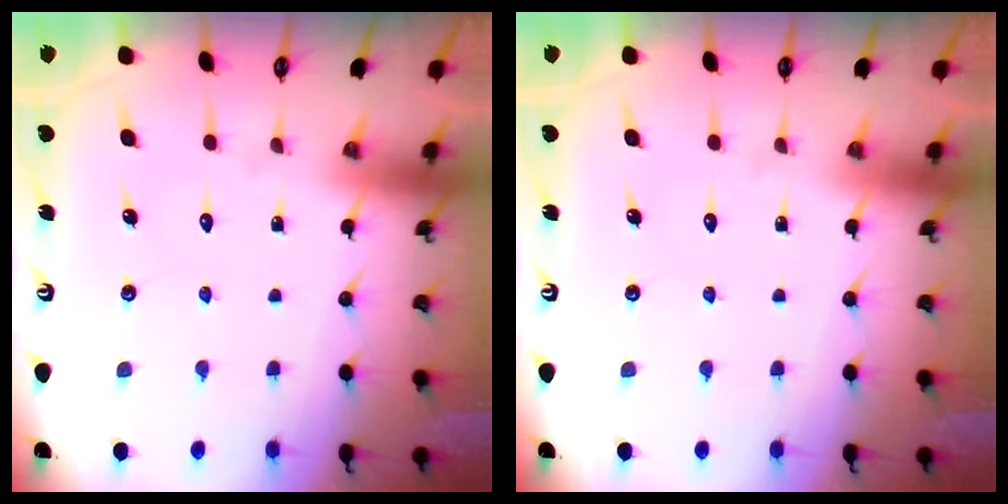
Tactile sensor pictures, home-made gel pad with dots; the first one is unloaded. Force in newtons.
{"total": 0.0}